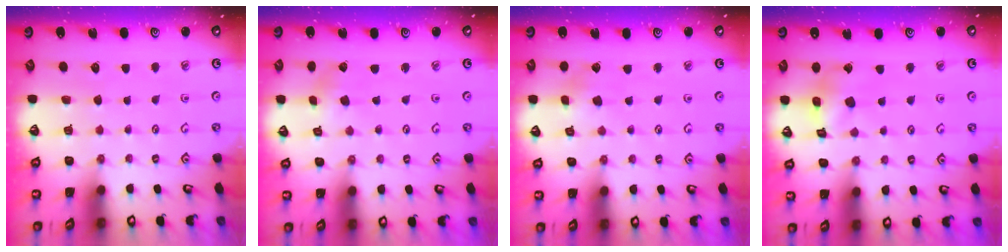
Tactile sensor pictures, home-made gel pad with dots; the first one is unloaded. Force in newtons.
{"total": 0.5, "press": 0.5, "slide": 0.1}
{"total": 3.3, "press": 3.3, "slide": 0.3}
{"total": 9.0, "press": 9.0, "slide": 1.0}